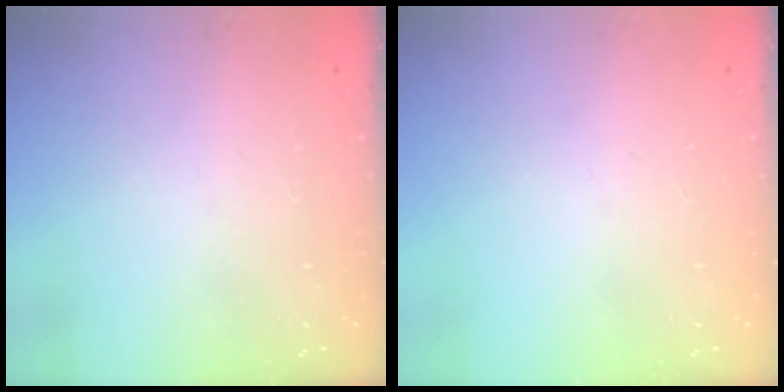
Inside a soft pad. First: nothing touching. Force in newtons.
{"total": 0.0}